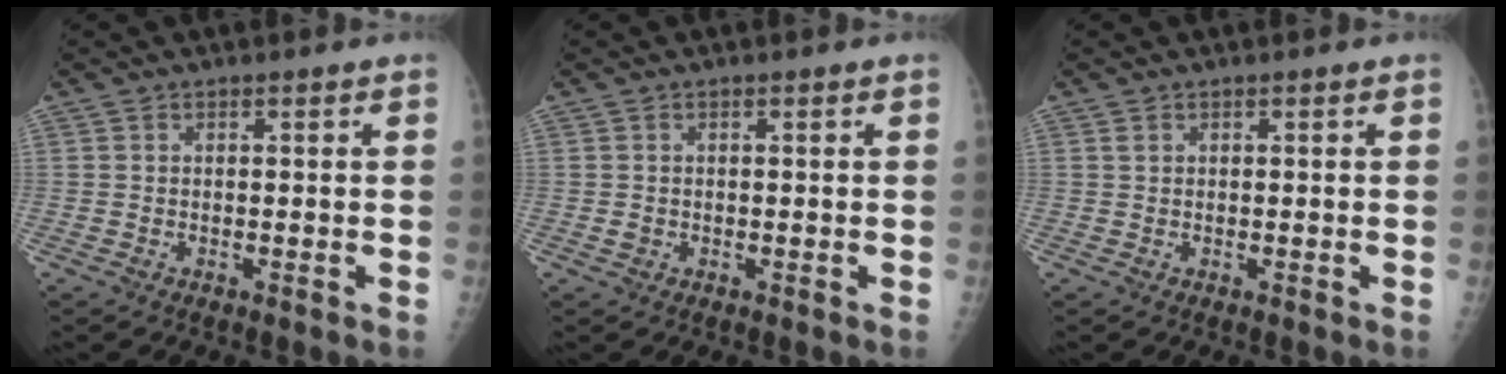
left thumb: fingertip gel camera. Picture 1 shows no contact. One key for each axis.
{"total": 1.1, "fx": -0.1, "fy": 1.0, "fz": 0.4, "tx": -0.004, "ty": 0.001, "tz": 0.000}
{"total": 0.6, "fx": 0.3, "fy": 0.4, "fz": 0.2, "tx": -0.002, "ty": 0.001, "tz": 0.006}